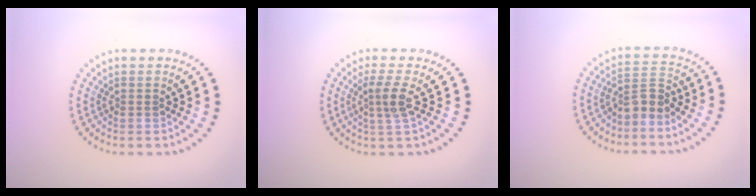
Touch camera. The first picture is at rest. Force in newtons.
{"total": 2.4, "press": 1.9, "slide": 1.5}
{"total": 2.5, "press": 2.0, "slide": 1.5}